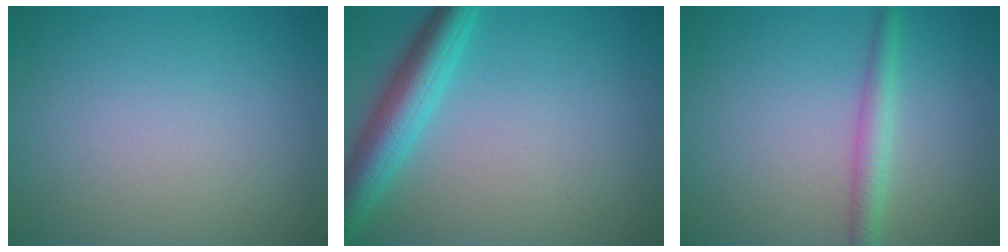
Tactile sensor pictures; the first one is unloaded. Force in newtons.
{"total": 5.1, "press": 5.1, "slide": 0.2}
{"total": 2.3, "press": 2.3, "slide": 0.0}